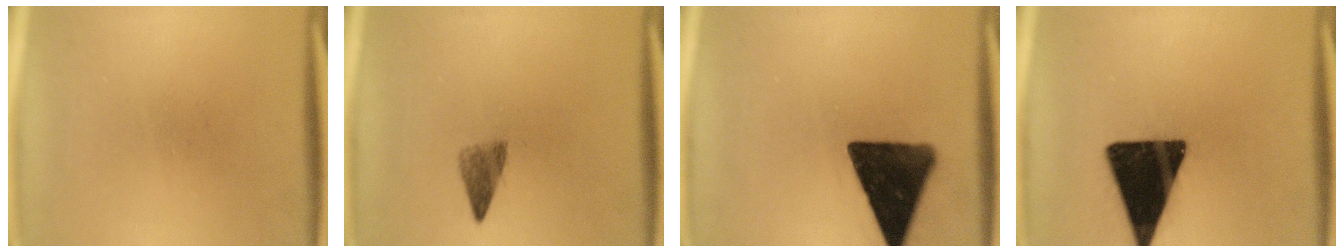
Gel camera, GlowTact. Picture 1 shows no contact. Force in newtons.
{"total": 2.8}
{"total": 14.8}
{"total": 19.6}